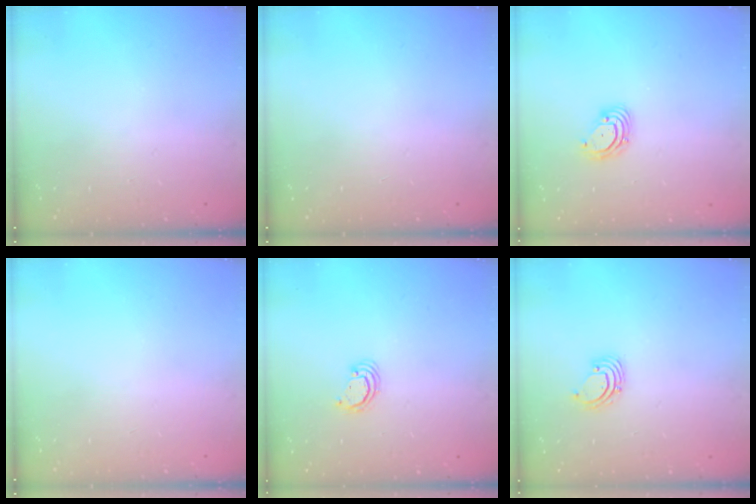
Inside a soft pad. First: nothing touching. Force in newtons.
{"total": 0.0}
{"total": 3.9, "press": 3.9, "slide": 0.2}
{"total": 0.0}
{"total": 2.4, "press": 2.4, "slide": 0.3}
{"total": 2.3, "press": 2.3, "slide": 0.2}